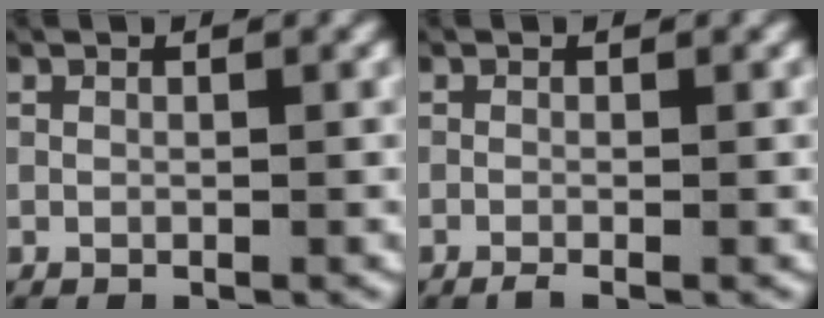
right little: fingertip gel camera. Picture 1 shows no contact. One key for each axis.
{"total": 1.0, "fx": -0.8, "fy": -0.1, "fz": 0.5, "tx": -0.011, "ty": -0.005, "tz": -0.013}